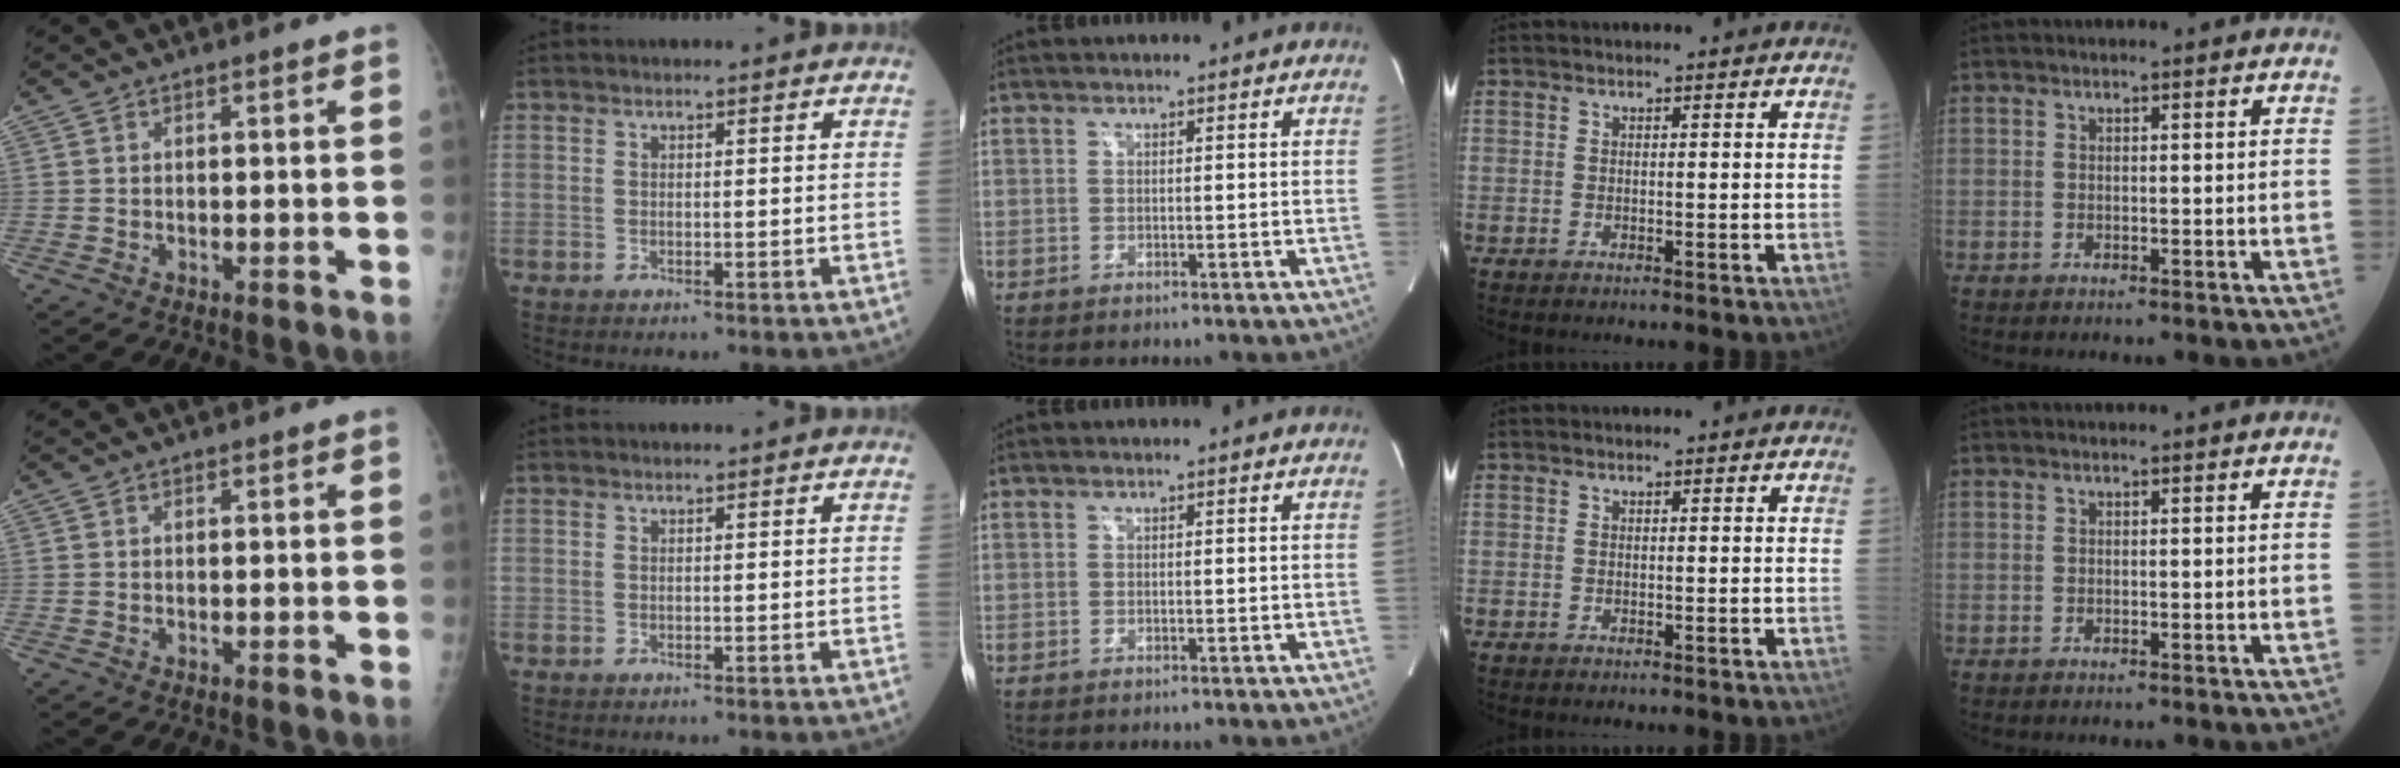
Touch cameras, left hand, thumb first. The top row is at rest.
{}